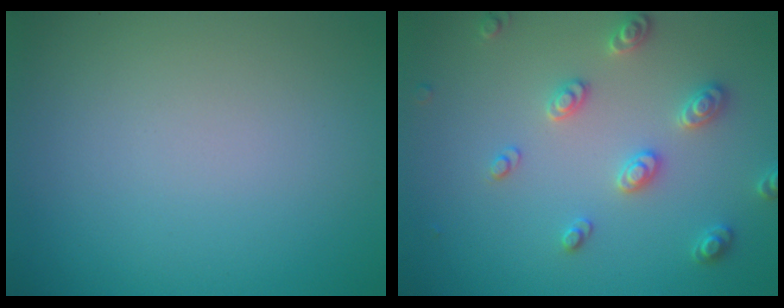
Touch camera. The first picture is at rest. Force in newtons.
{"total": 2.7, "press": 2.7, "slide": 0.4}